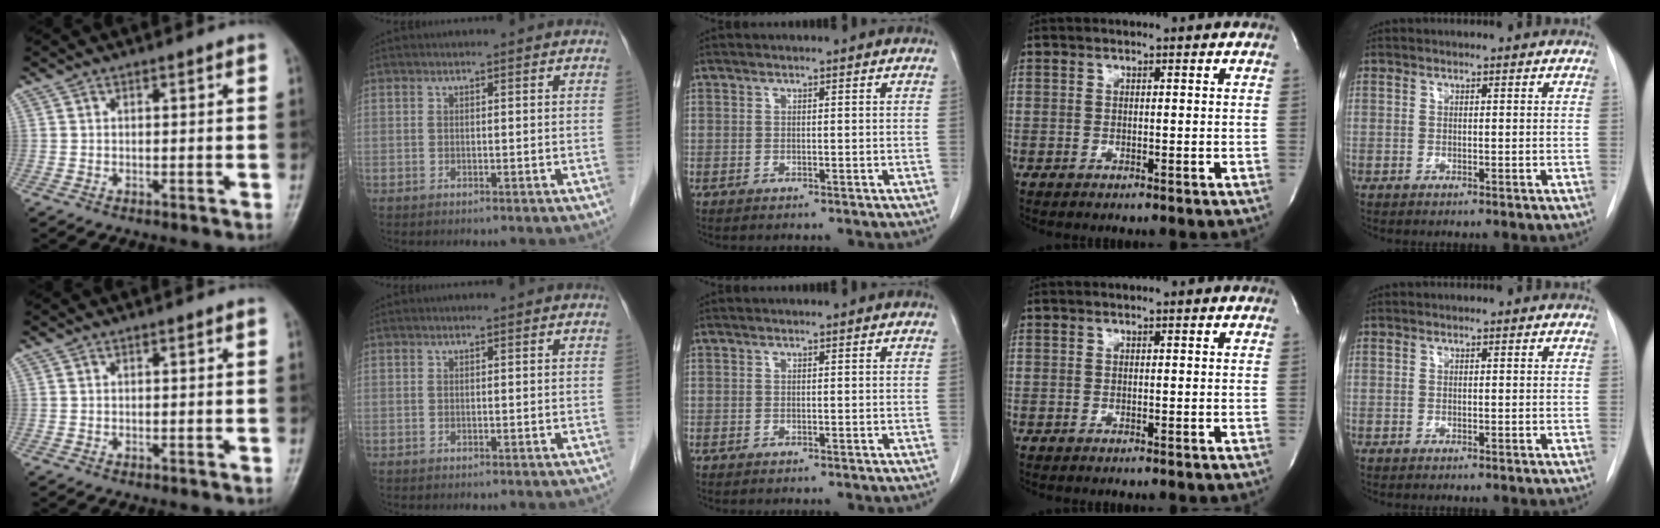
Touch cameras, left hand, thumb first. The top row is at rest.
{}